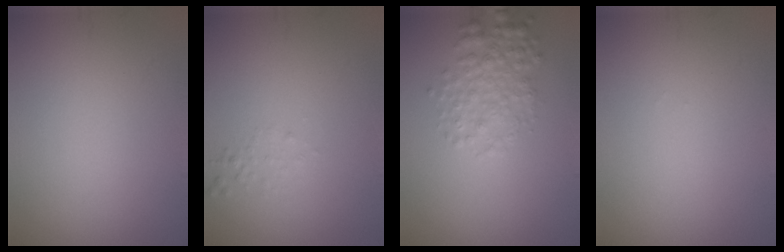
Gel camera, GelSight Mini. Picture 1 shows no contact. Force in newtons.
{"total": 0.8, "press": 0.8, "slide": 0.1}
{"total": 3.1, "press": 3.1, "slide": 0.1}
{"total": 0.0}